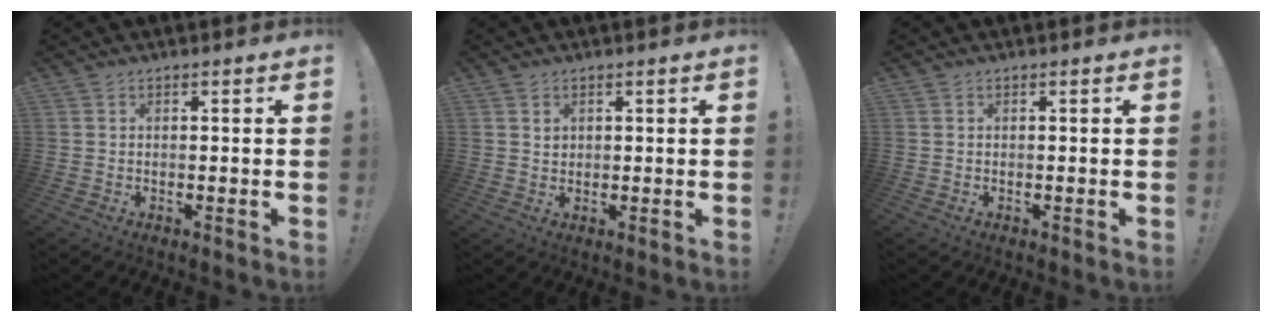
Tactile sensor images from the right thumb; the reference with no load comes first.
{"total": 1.5, "force": [0.8, 1.2, 0.4], "torque": [-0.002, -0.002, 0.014]}
{"total": 0.0}